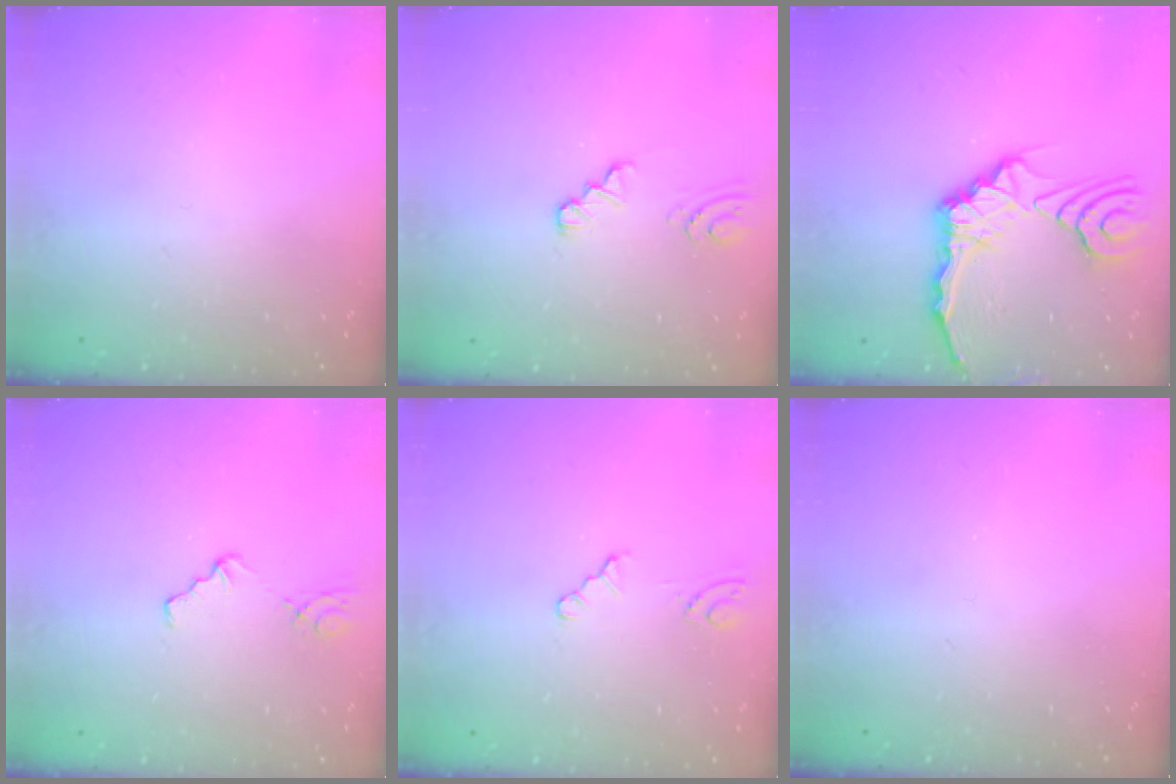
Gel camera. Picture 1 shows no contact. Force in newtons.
{"total": 0.9, "press": 0.9, "slide": 0.1}
{"total": 12.9, "press": 12.8, "slide": 2.1}
{"total": 1.9, "press": 1.9, "slide": 0.3}
{"total": 2.1, "press": 2.1, "slide": 0.3}
{"total": 0.0}